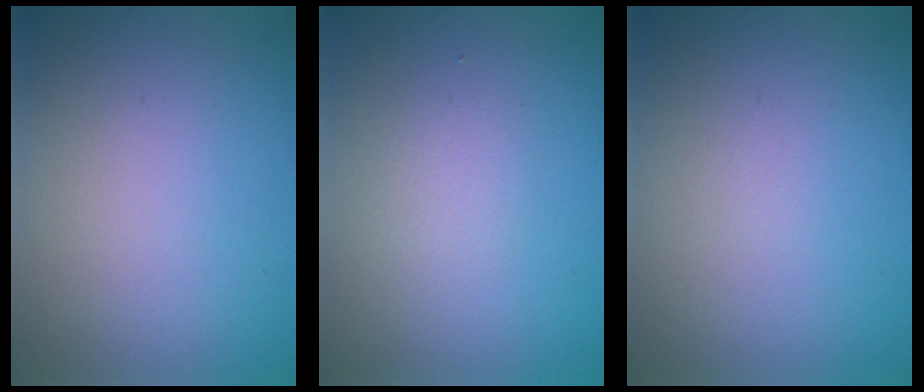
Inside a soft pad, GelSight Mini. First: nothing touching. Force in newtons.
{"total": 1.3, "press": 1.3, "slide": 0.0}
{"total": 0.0}